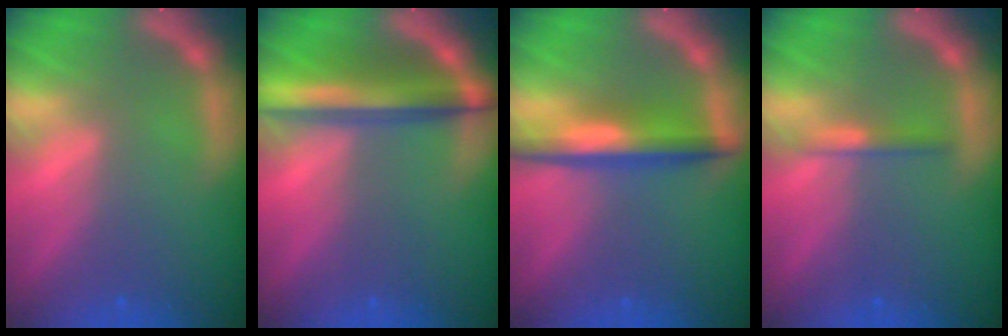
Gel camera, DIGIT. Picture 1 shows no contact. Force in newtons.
{"total": 6.5}
{"total": 5.0}
{"total": 1.4}